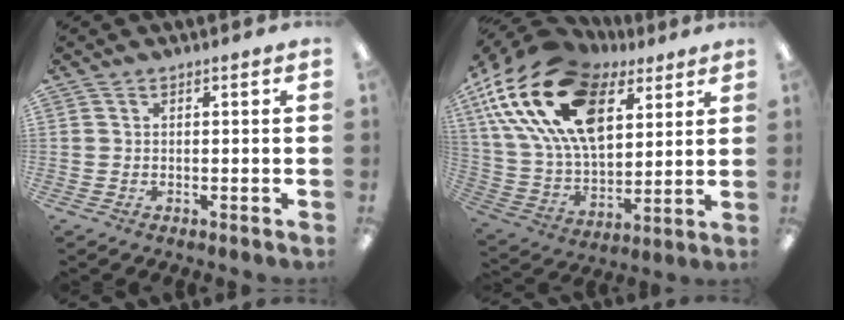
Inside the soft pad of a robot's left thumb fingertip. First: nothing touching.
{"total": 25.1, "force": [11.9, 14.5, 16.7], "torque": [-0.341, -0.046, 0.211]}